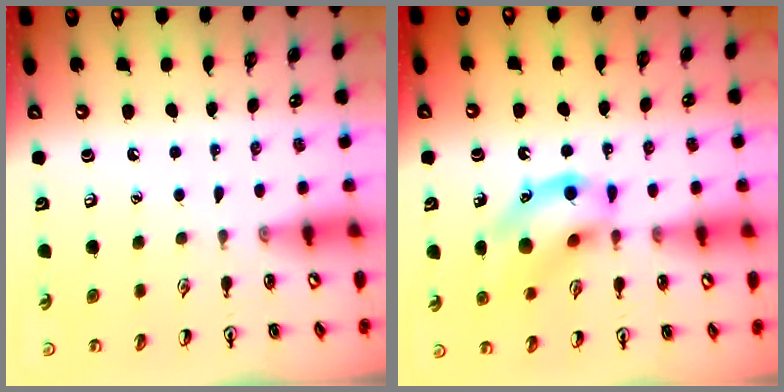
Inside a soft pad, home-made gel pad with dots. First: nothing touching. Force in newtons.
{"total": 14.3, "press": 14.1, "slide": 2.6}